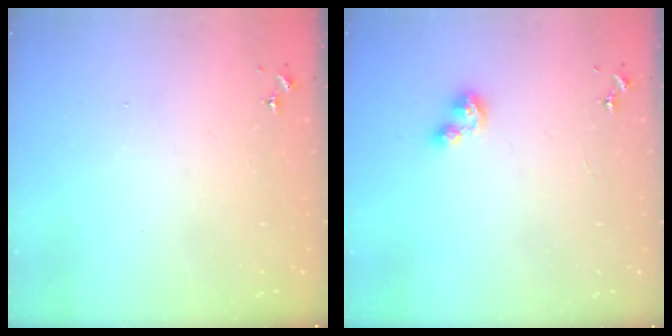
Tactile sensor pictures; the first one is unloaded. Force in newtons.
{"total": 6.1, "press": 6.1, "slide": 0.8}